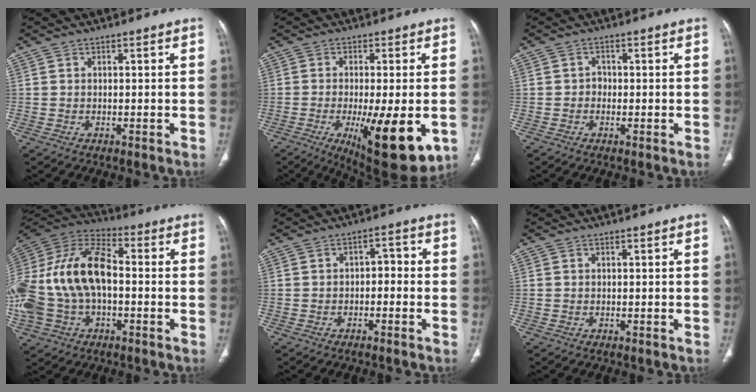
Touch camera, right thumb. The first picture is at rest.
{"total": 16.2, "force": [-4.7, 4.8, 14.8], "torque": [-0.195, -0.019, -0.054]}
{"total": 1.4, "force": [-0.3, 1.2, 0.6], "torque": [0.001, 0.007, -0.010]}
{"total": 22.6, "force": [-0.9, 13.7, 18.0], "torque": [-0.381, 0.033, -0.015]}
{"total": 1.9, "force": [-0.5, 1.3, 1.3], "torque": [-0.007, 0.014, -0.013]}
{"total": 0.0}